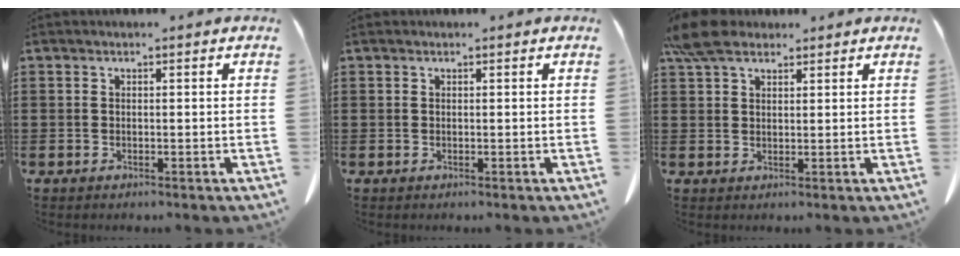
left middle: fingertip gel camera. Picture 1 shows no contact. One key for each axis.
{"total": 0.0}
{"total": 5.6, "fx": 4.3, "fy": 2.5, "fz": 2.6, "tx": -0.065, "ty": 0.004, "tz": 0.083}